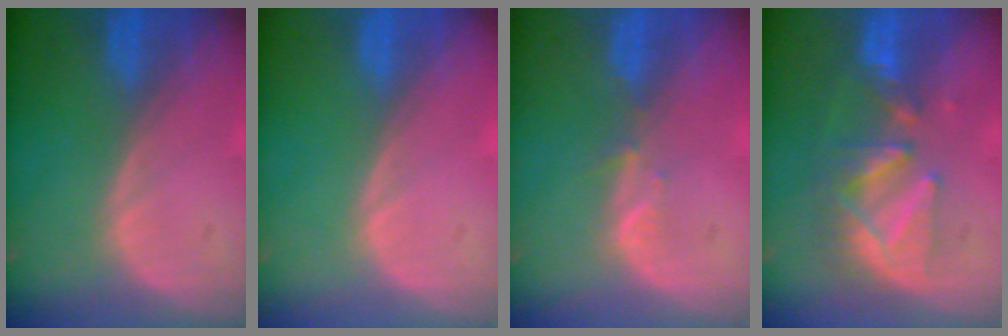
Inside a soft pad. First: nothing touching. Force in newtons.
{"total": 0.0}
{"total": 1.7, "press": 1.5, "slide": 0.8}
{"total": 8.3, "press": 7.9, "slide": 2.6}